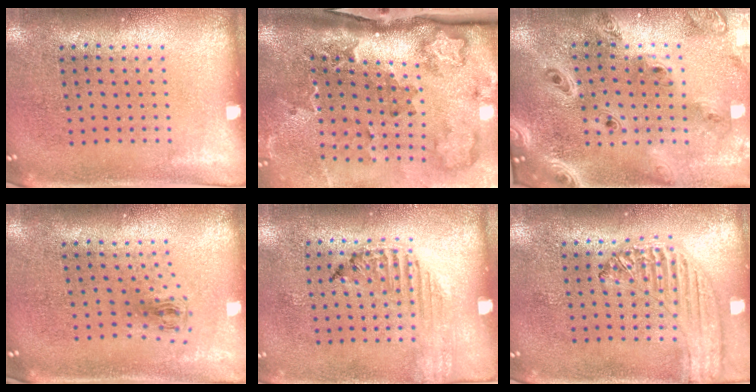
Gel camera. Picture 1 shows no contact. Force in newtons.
{"total": 3.5, "press": 2.4, "slide": 2.6}
{"total": 2.9, "press": 2.5, "slide": 1.6}
{"total": 0.7, "press": 0.4, "slide": 0.6}
{"total": 1.2, "press": 1.1, "slide": 0.2}
{"total": 1.3, "press": 1.3, "slide": 0.1}